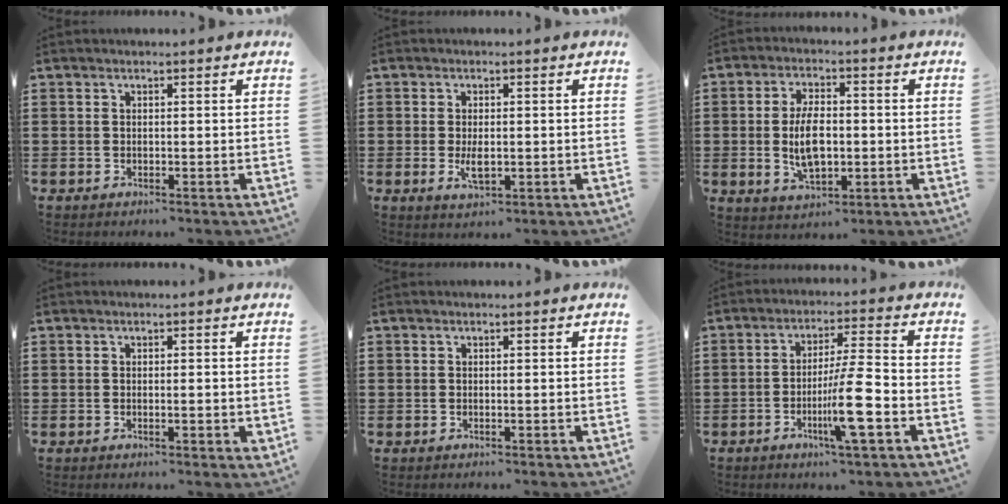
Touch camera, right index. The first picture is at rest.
{"total": 3.2, "force": [-0.5, 1.2, 2.9], "torque": [-0.061, -0.005, -0.010]}
{"total": 7.2, "force": [-0.5, 3.6, 6.2], "torque": [-0.119, 0.000, -0.011]}
{"total": 1.5, "force": [-0.1, 0.2, 1.5], "torque": [-0.027, -0.006, 0.000]}
{"total": 0.0}
{"total": 9.3, "force": [-3.2, 0.6, 8.7], "torque": [-0.162, -0.012, -0.060]}